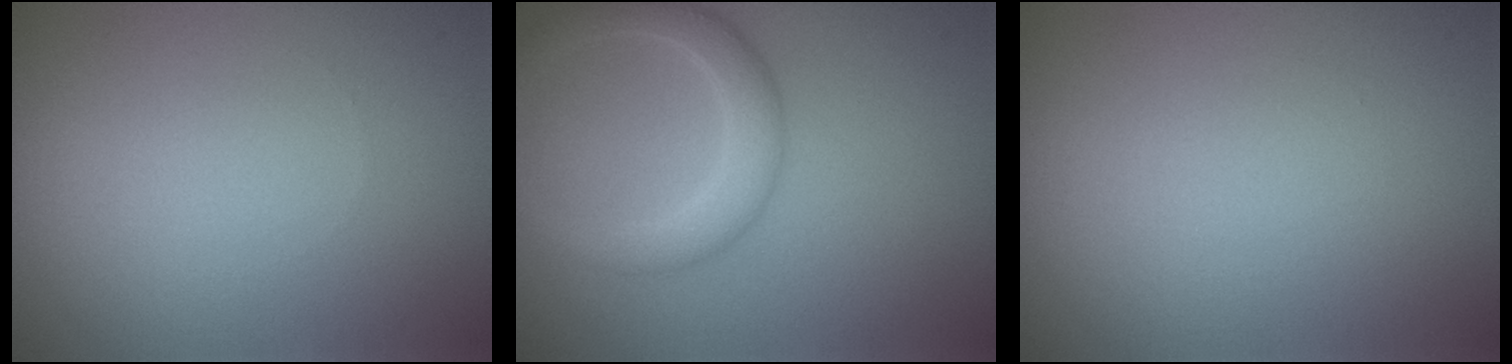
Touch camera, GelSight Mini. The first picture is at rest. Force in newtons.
{"total": 3.2, "press": 3.2, "slide": 0.2}
{"total": 0.0}